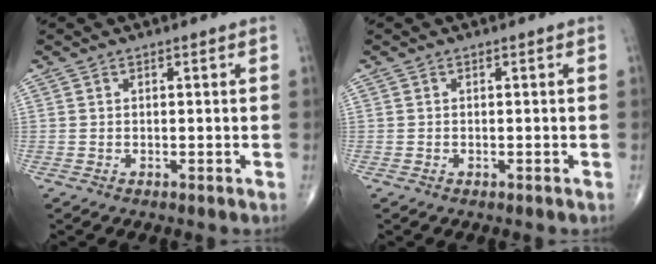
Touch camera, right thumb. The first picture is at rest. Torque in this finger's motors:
{"motor_torque": [0.43, 0.28, -0.27, 0.04, 0.00]}